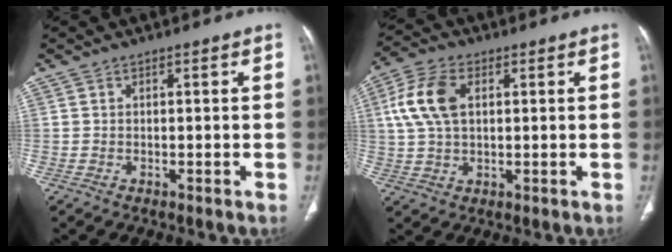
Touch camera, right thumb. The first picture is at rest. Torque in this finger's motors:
{"motor_torque": [-0.02, 0.14, 0.43, -0.38, 0.22]}